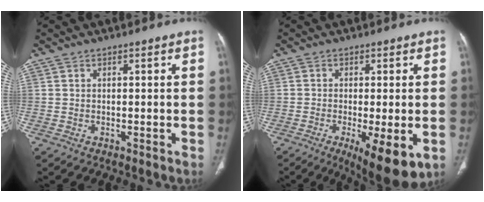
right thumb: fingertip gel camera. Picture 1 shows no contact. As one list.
[{"total": 10.6, "force": [-3.9, 3.0, 9.4], "torque": [-0.138, -0.018, -0.051]}]